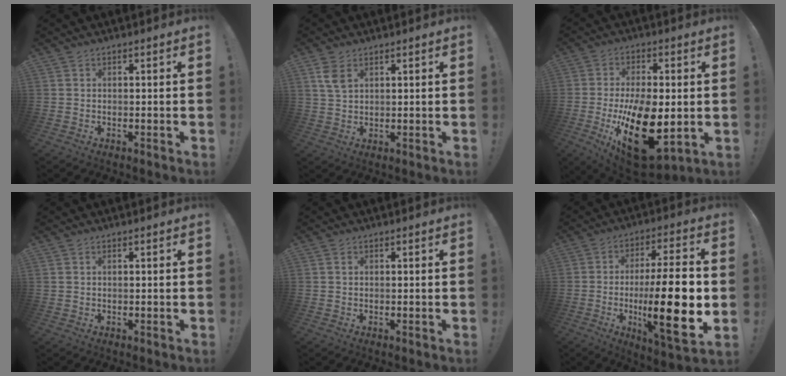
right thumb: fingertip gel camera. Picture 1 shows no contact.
{"total": 5.2, "force": [2.6, 2.9, 3.5], "torque": [-0.055, -0.010, 0.048]}
{"total": 23.4, "force": [-4.4, 12.3, 19.5], "torque": [-0.317, -0.004, -0.052]}
{"total": 0.7, "force": [0.4, 0.4, 0.5], "torque": [-0.013, 0.003, 0.009]}
{"total": 0.7, "force": [0.3, 0.5, 0.4], "torque": [0.000, -0.002, 0.005]}
{"total": 23.4, "force": [-3.3, 5.6, 22.5], "torque": [-0.365, -0.006, -0.051]}